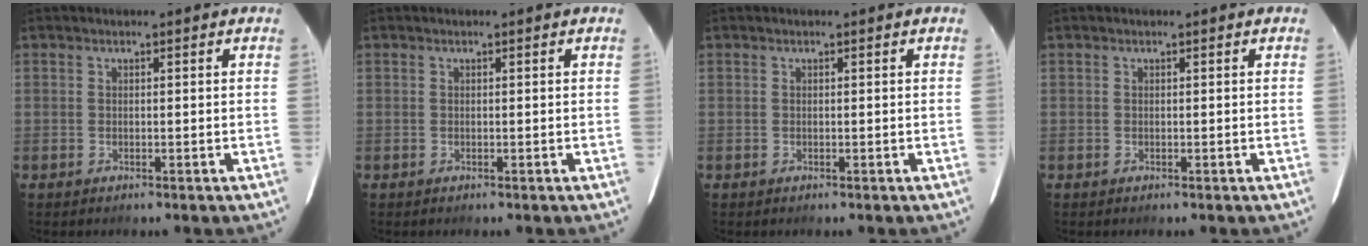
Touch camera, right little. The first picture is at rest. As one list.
[{"total": 0.0}, {"total": 0.0}, {"total": 0.0}]